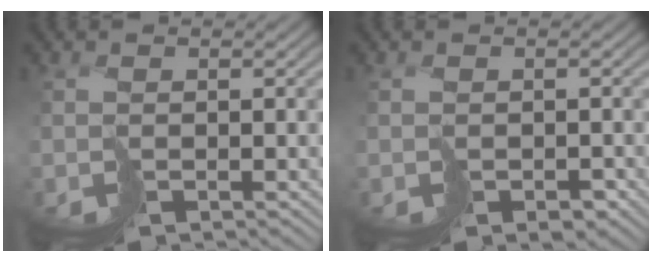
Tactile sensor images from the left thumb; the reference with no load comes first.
{"total": 1.9, "force": [-0.9, 1.4, 1.0], "torque": [-0.007, -0.003, -0.011]}